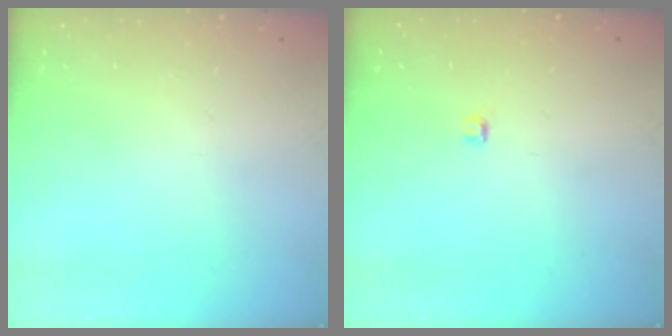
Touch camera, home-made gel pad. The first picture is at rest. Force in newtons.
{"total": 2.8, "press": 2.7, "slide": 0.3}